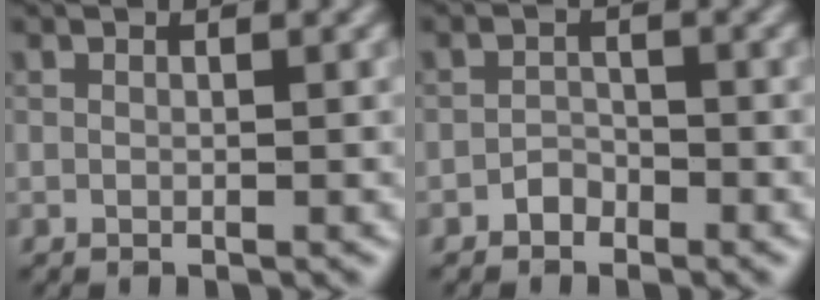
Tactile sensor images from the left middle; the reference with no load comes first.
{"total": 1.2, "force": [-0.9, 0.8, 0.2], "torque": [-0.001, 0.006, -0.016]}